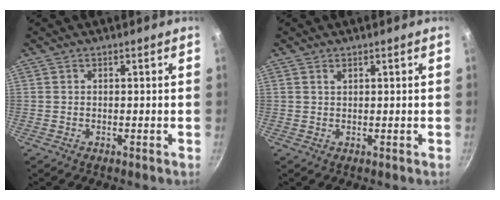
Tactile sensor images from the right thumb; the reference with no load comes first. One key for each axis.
{"total": 0.8, "fx": 0.5, "fy": 0.4, "fz": 0.4, "tx": -0.007, "ty": 0.001, "tz": 0.010}